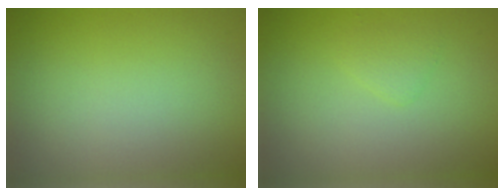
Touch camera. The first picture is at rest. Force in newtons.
{"total": 1.0, "press": 1.0, "slide": 0.1}